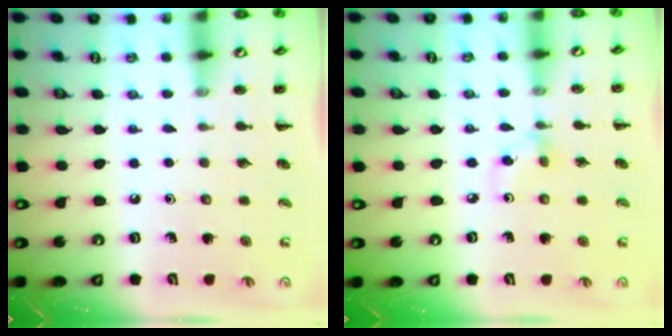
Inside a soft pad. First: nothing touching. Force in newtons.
{"total": 3.5, "press": 3.4, "slide": 0.7}